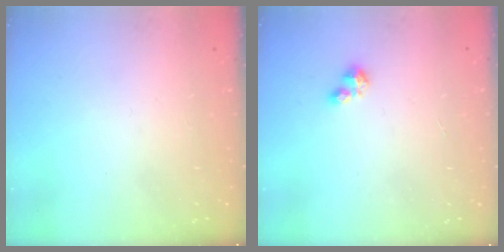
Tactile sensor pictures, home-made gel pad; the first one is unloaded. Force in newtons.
{"total": 3.4, "press": 3.4, "slide": 0.4}